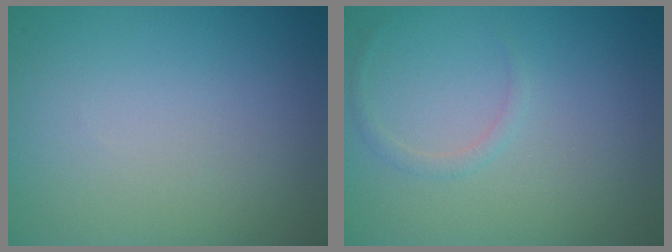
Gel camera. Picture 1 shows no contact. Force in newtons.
{"total": 0.8, "press": 0.8, "slide": 0.1}